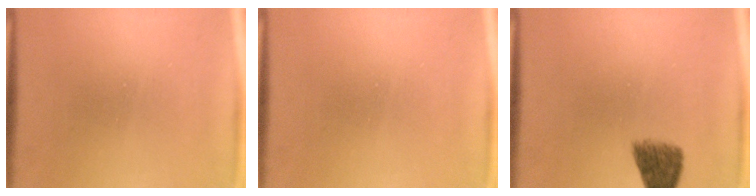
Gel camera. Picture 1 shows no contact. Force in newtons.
{"total": 0.0}
{"total": 4.2}